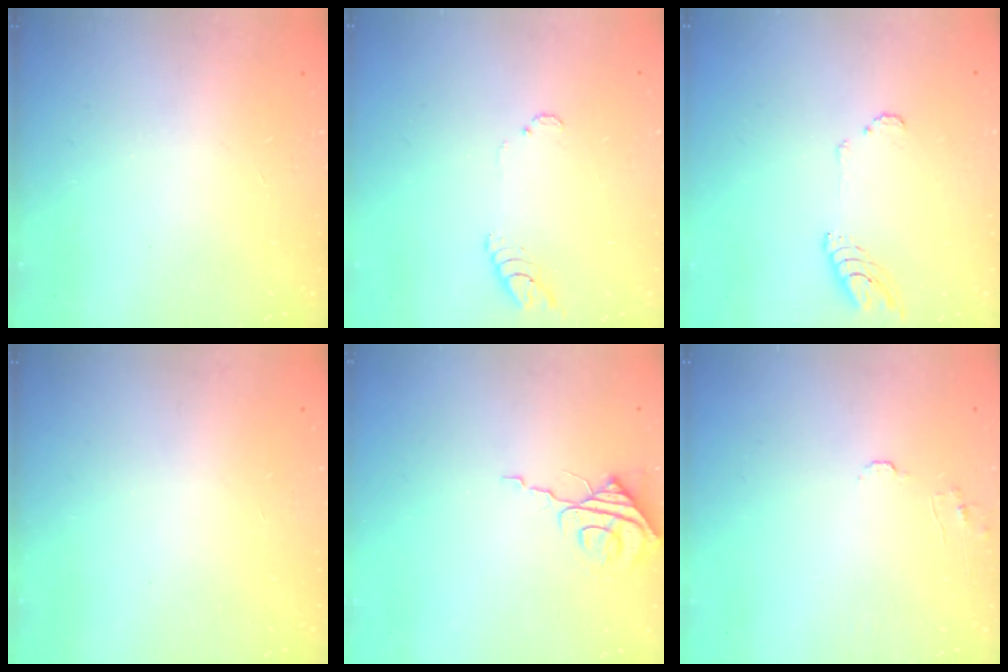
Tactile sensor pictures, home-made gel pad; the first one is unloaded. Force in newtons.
{"total": 4.7, "press": 4.7, "slide": 0.5}
{"total": 6.3, "press": 6.3, "slide": 0.4}
{"total": 0.0}
{"total": 8.0, "press": 8.0, "slide": 0.3}
{"total": 6.3, "press": 6.3, "slide": 0.5}